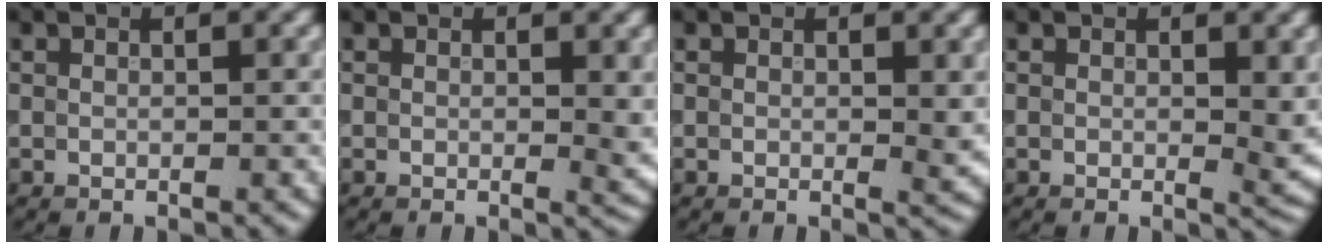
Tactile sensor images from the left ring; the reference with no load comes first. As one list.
[{"total": 1.6, "force": [0.2, 0.6, 1.5], "torque": [-0.014, -0.006, 0.003]}, {"total": 1.1, "force": [0.2, 0.3, 1.1], "torque": [-0.010, -0.005, 0.002]}, {"total": 2.0, "force": [0.3, 0.8, 1.8], "torque": [-0.018, -0.007, 0.005]}]